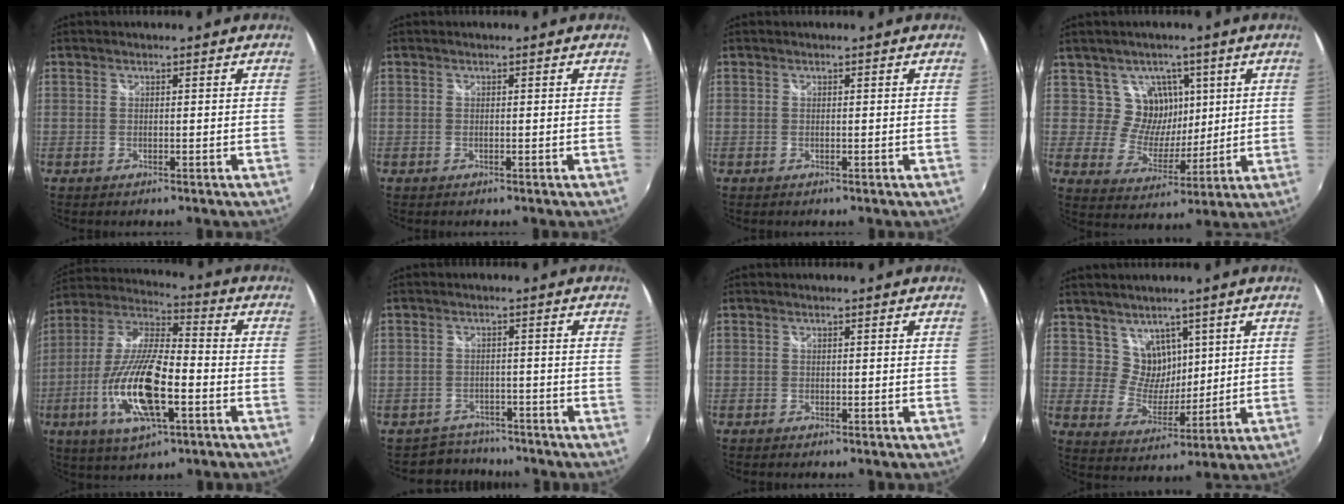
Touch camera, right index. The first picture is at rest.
{"total": 0.0}
{"total": 0.0}
{"total": 8.3, "force": [3.2, 7.4, 1.9], "torque": [-0.030, -0.006, 0.058]}
{"total": 18.6, "force": [-6.0, 6.0, 16.5], "torque": [-0.339, -0.020, -0.115]}
{"total": 5.0, "force": [-4.1, 2.9, -0.7], "torque": [0.002, 0.019, -0.066]}
{"total": 0.0}
{"total": 6.6, "force": [3.9, 5.1, 1.4], "torque": [-0.015, 0.002, 0.078]}